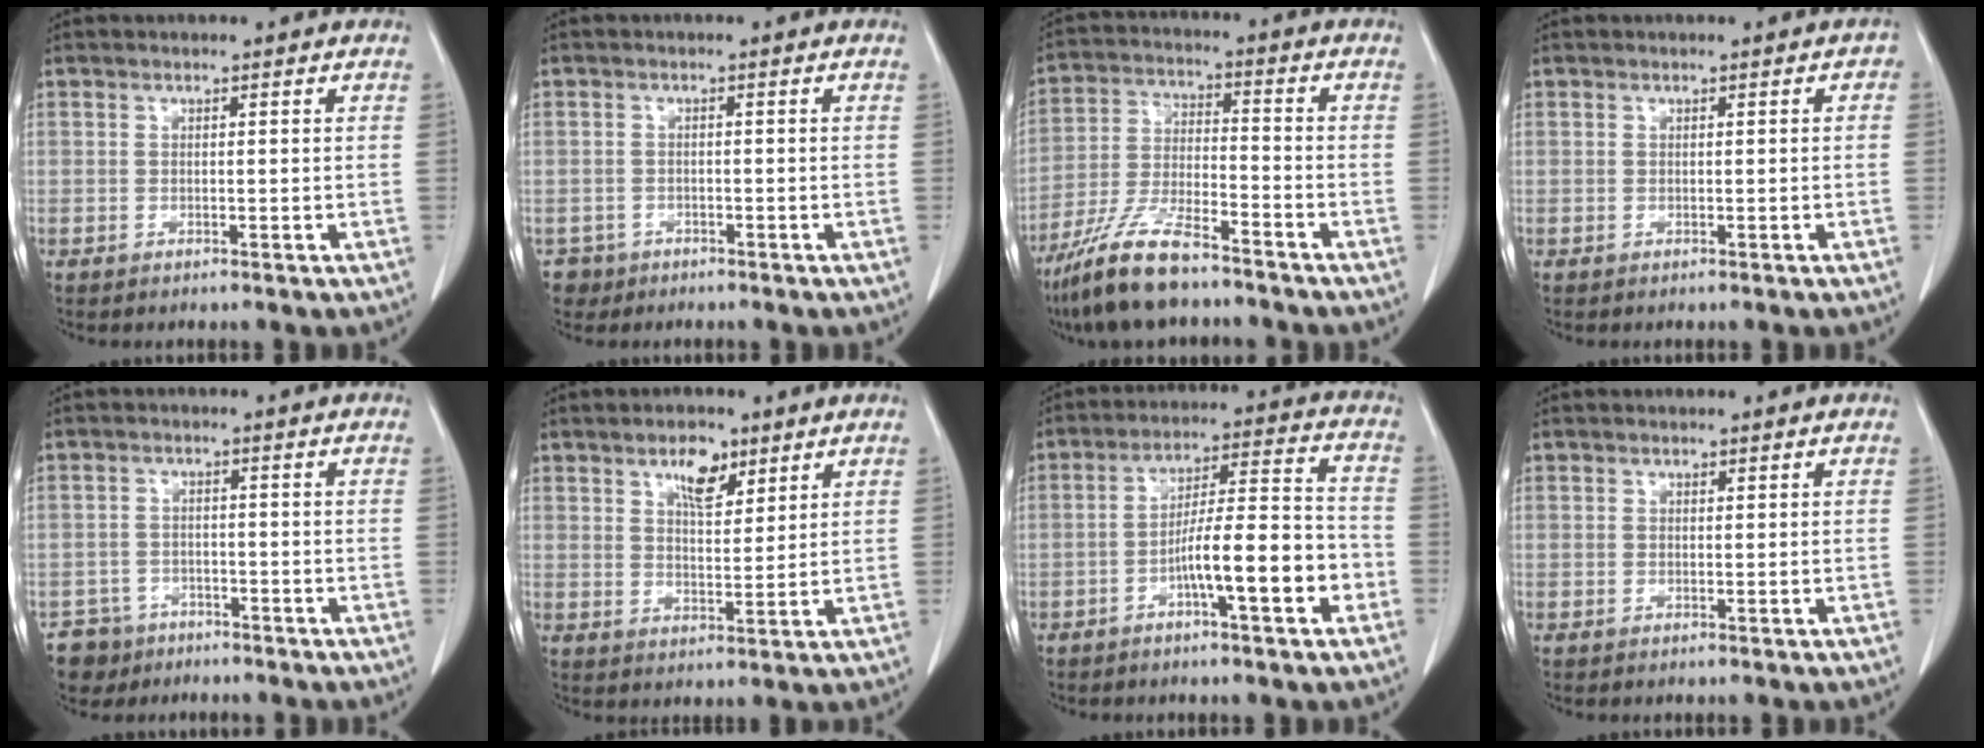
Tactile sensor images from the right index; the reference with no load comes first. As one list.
[{"total": 2.7, "force": [-1.4, 2.2, -0.5], "torque": [0.005, 0.010, -0.026]}, {"total": 11.7, "force": [-9.2, 2.1, 7.0], "torque": [-0.146, -0.022, -0.171]}, {"total": 0.6, "force": [-0.2, 0.3, 0.4], "torque": [0.001, 0.005, -0.002]}, {"total": 5.0, "force": [-3.5, 3.6, -0.5], "torque": [0.012, 0.007, -0.058]}, {"total": 5.3, "force": [3.3, 2.2, 3.6], "torque": [-0.067, 0.001, 0.058]}, {"total": 11.4, "force": [-4.5, 1.3, 10.4], "torque": [-0.170, 0.019, -0.072]}, {"total": 0.0}]